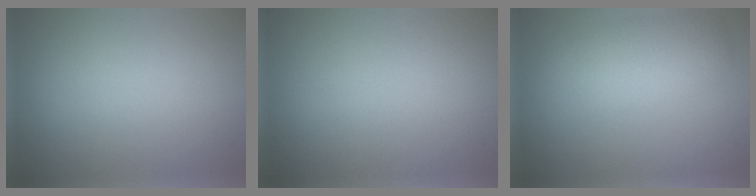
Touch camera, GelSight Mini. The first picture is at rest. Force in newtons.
{"total": 0.0}
{"total": 4.3, "press": 4.3, "slide": 0.1}